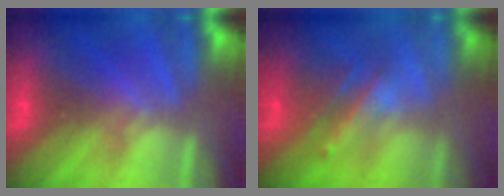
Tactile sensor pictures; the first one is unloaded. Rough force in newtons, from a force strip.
{"total": 2.4}